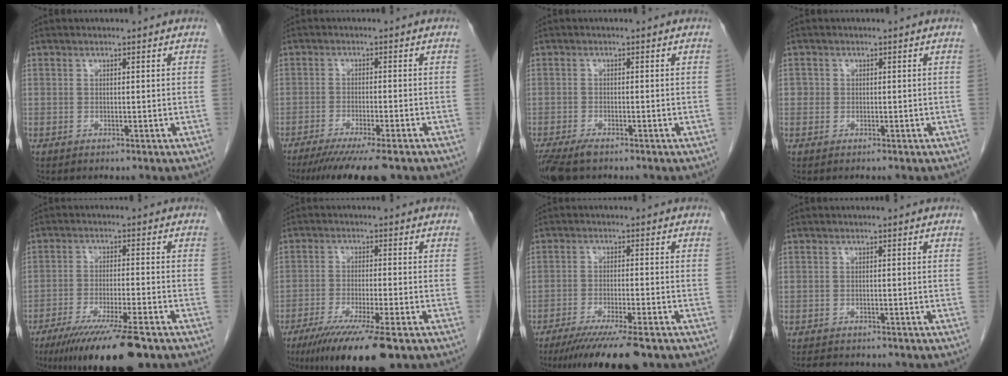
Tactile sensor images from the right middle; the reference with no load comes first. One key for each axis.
{"total": 11.3, "fx": -8.9, "fy": 1.0, "fz": 6.8, "tx": -0.093, "ty": -0.023, "tz": -0.134}
{"total": 5.1, "fx": -3.8, "fy": 1.5, "fz": 3.0, "tx": -0.057, "ty": -0.012, "tz": -0.067}
{"total": 1.0, "fx": -0.2, "fy": 1.0, "fz": 0.1, "tx": 0.005, "ty": 0.006, "tz": -0.006}
{"total": 14.3, "fx": -10.4, "fy": 1.3, "fz": 9.7, "tx": -0.151, "ty": -0.038, "tz": -0.167}
{"total": 12.9, "fx": -8.8, "fy": 1.0, "fz": 9.4, "tx": -0.157, "ty": -0.036, "tz": -0.140}
{"total": 12.4, "fx": -9.6, "fy": 1.0, "fz": 7.7, "tx": -0.116, "ty": -0.030, "tz": -0.150}
{"total": 6.2, "fx": -5.4, "fy": 1.8, "fz": 2.3, "tx": -0.038, "ty": -0.006, "tz": -0.071}